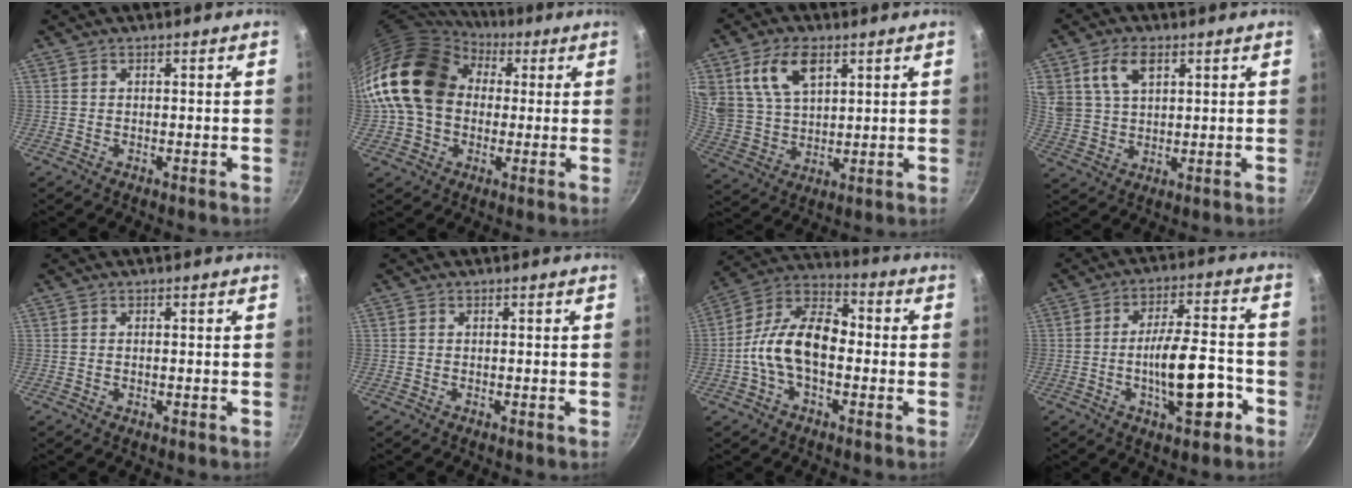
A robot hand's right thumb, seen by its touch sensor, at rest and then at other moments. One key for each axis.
{"total": 19.8, "fx": 3.3, "fy": 15.4, "fz": 12.0, "tx": -0.208, "ty": 0.038, "tz": 0.050}
{"total": 12.4, "fx": 5.6, "fy": 7.5, "fz": 8.1, "tx": -0.138, "ty": -0.018, "tz": 0.115}
{"total": 9.1, "fx": 4.1, "fy": 5.8, "fz": 5.7, "tx": -0.095, "ty": -0.008, "tz": 0.081}
{"total": 0.6, "fx": -0.1, "fy": 0.3, "fz": 0.5, "tx": -0.008, "ty": 0.001, "tz": -0.003}
{"total": 0.0}
{"total": 14.5, "fx": -2.0, "fy": 8.6, "fz": 11.5, "tx": -0.179, "ty": 0.047, "tz": -0.060}
{"total": 13.4, "fx": -4.6, "fy": 4.9, "fz": 11.6, "tx": -0.159, "ty": 0.036, "tz": -0.070}